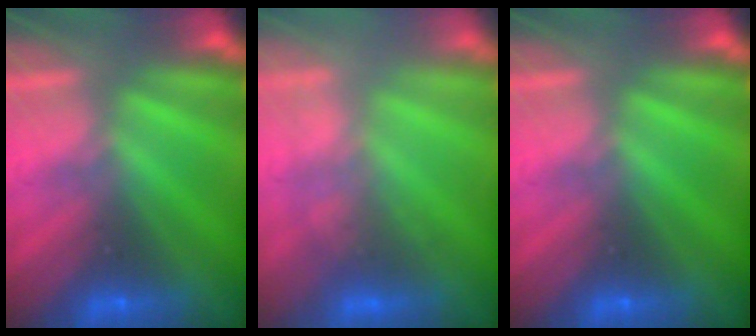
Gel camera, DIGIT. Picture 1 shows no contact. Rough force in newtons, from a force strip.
{"total": 2.7}
{"total": 0.0}